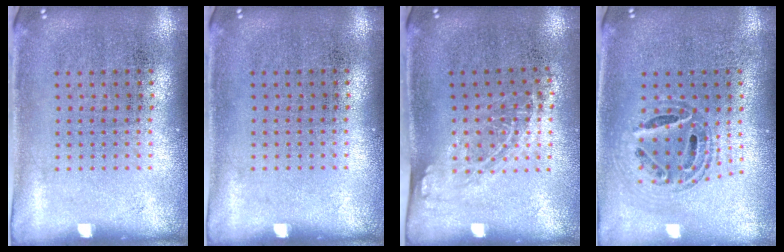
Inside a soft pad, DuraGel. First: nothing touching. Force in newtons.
{"total": 0.0}
{"total": 1.3, "press": 1.0, "slide": 0.9}
{"total": 0.9, "press": 0.9, "slide": 0.1}